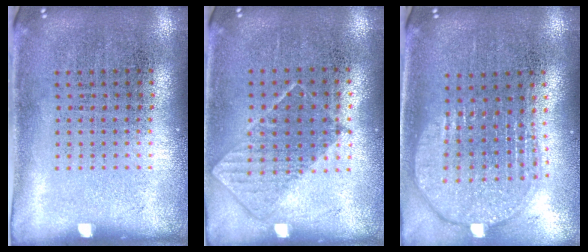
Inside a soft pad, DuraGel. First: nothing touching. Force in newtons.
{"total": 0.8, "press": 0.8, "slide": 0.3}
{"total": 2.0, "press": 1.6, "slide": 1.1}